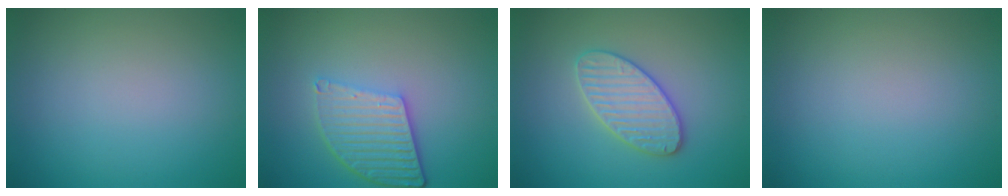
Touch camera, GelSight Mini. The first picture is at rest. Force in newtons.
{"total": 5.1, "press": 3.8, "slide": 3.3}
{"total": 3.5, "press": 3.5, "slide": 0.6}
{"total": 0.0}